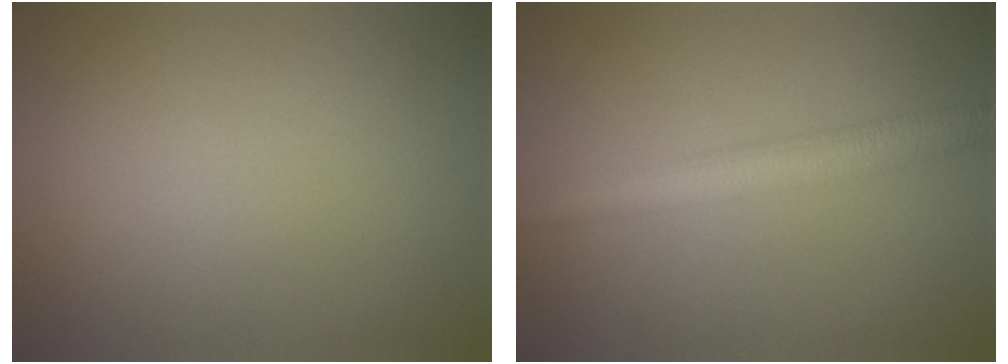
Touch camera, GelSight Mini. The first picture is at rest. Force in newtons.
{"total": 3.7, "press": 3.7, "slide": 0.1}